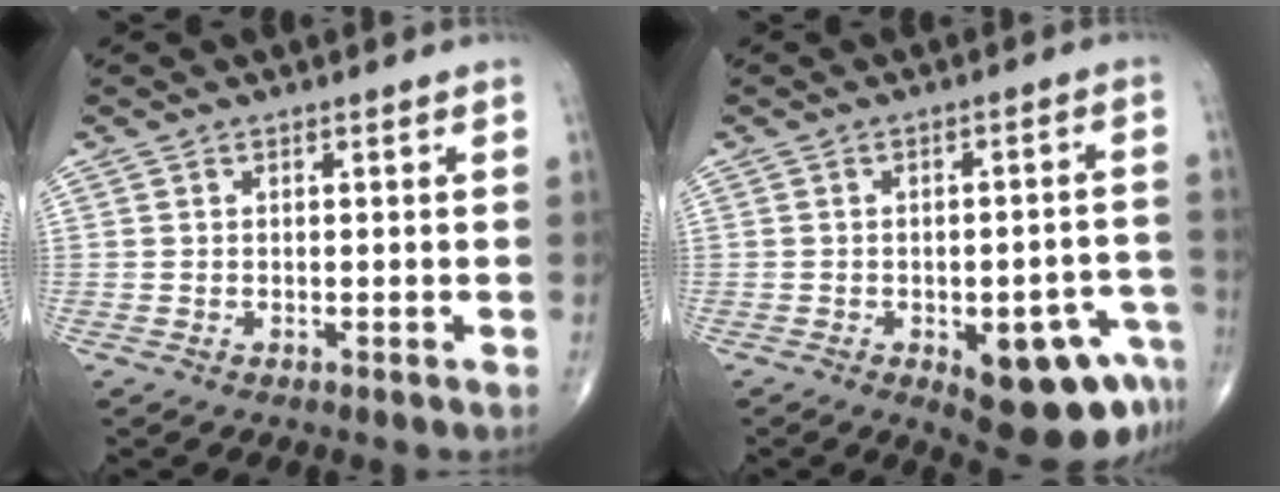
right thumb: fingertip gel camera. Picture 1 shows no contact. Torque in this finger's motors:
{"motor_torque": [1.28, 1.12, 0.76, -1.02, 0.24]}